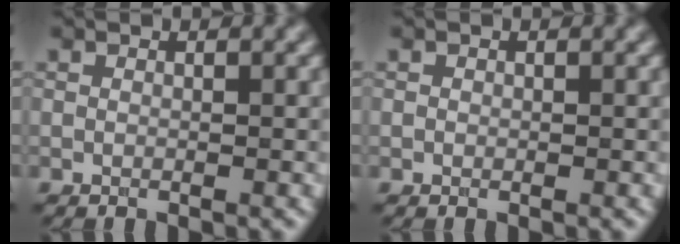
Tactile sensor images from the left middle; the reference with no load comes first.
{"total": 0.0}